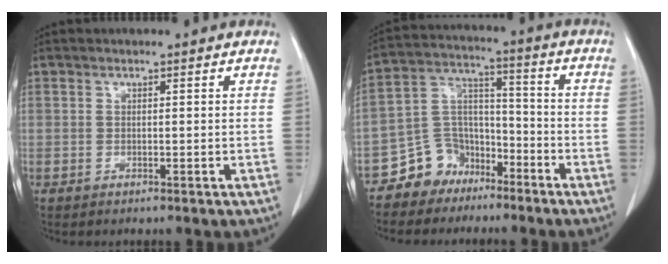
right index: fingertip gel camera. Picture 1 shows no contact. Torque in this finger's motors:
{"motor_torque": [0.14, -0.52, -0.06, -0.05]}